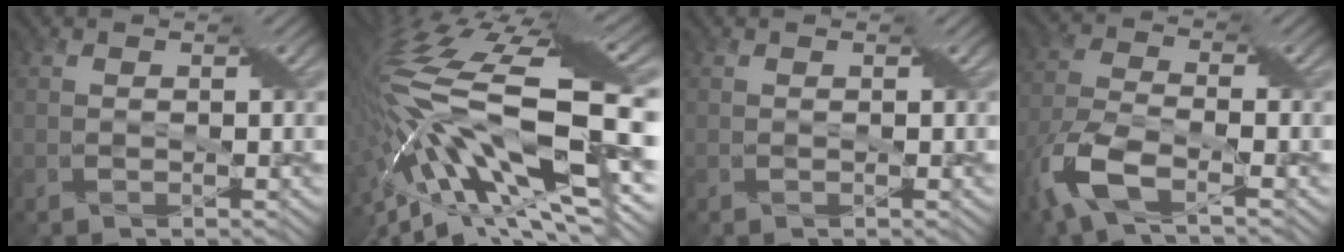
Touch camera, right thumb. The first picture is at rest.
{"total": 20.0, "force": [-3.9, 7.8, 18.0], "torque": [-0.350, -0.018, -0.078]}
{"total": 0.0}
{"total": 8.6, "force": [-4.9, 2.9, 6.5], "torque": [-0.157, -0.011, -0.108]}